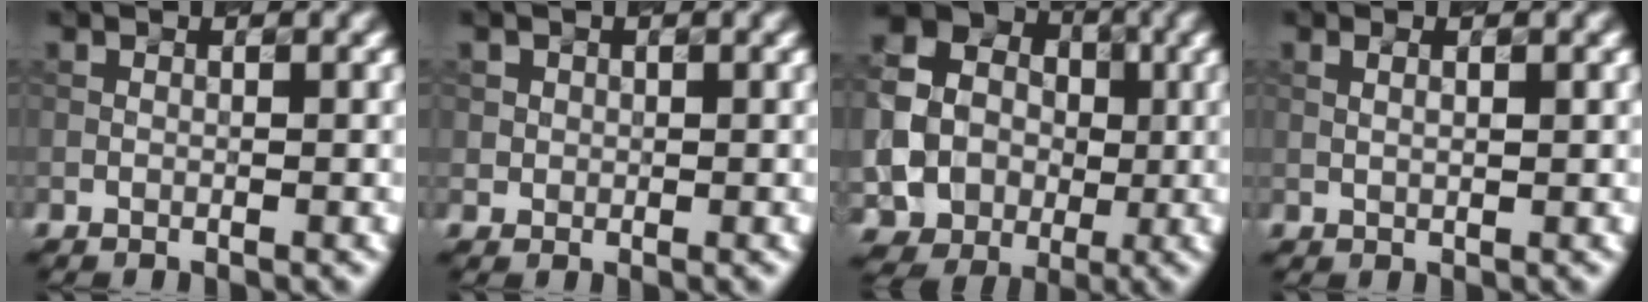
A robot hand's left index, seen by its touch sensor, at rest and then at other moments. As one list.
[{"total": 1.0, "force": [0.4, 0.9, -0.4], "torque": [0.010, 0.002, 0.008]}, {"total": 14.5, "force": [-1.2, 13.9, 4.3], "torque": [-0.140, -0.006, -0.038]}, {"total": 1.1, "force": [0.6, 0.3, 0.8], "torque": [-0.008, -0.001, 0.008]}]